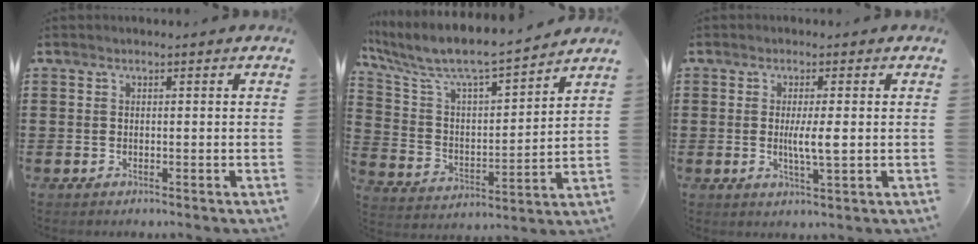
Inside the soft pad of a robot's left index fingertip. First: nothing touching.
{"total": 7.2, "force": [6.3, 1.1, 3.4], "torque": [-0.096, -0.050, 0.099]}
{"total": 3.8, "force": [0.1, 0.4, 3.8], "torque": [-0.068, -0.006, 0.001]}